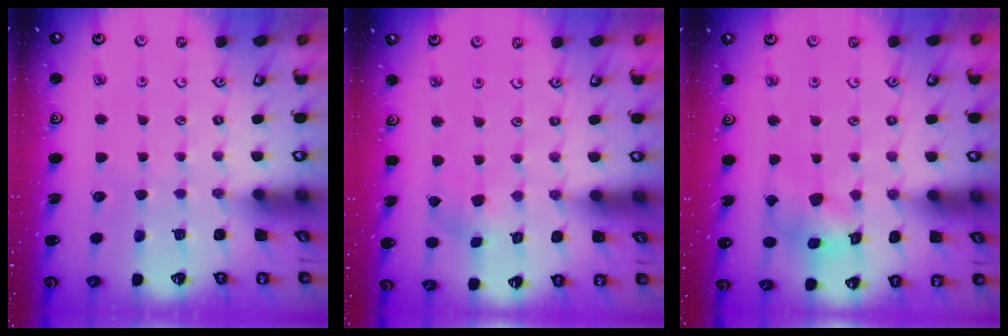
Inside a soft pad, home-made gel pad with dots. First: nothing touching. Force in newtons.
{"total": 2.6, "press": 2.6, "slide": 0.4}
{"total": 11.1, "press": 11.0, "slide": 1.2}